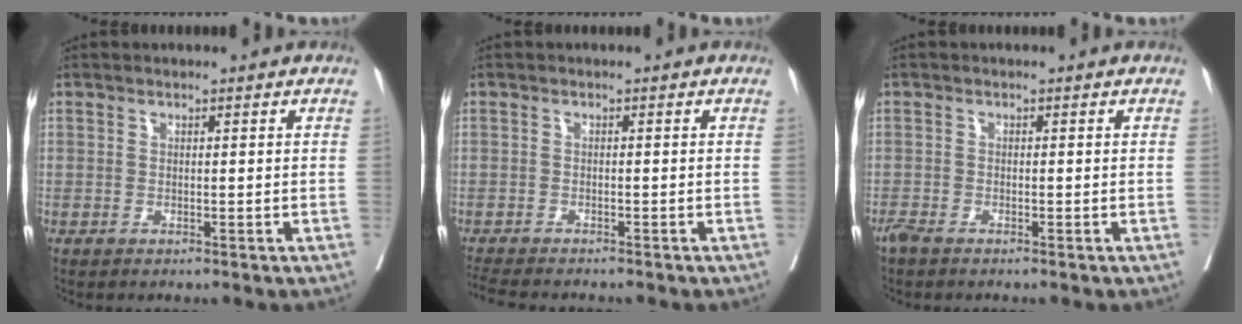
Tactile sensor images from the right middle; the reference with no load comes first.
{"total": 6.6, "force": [-6.0, 1.0, 2.6], "torque": [-0.039, -0.013, -0.096]}
{"total": 1.6, "force": [-1.4, 0.1, 0.7], "torque": [-0.020, -0.006, -0.031]}